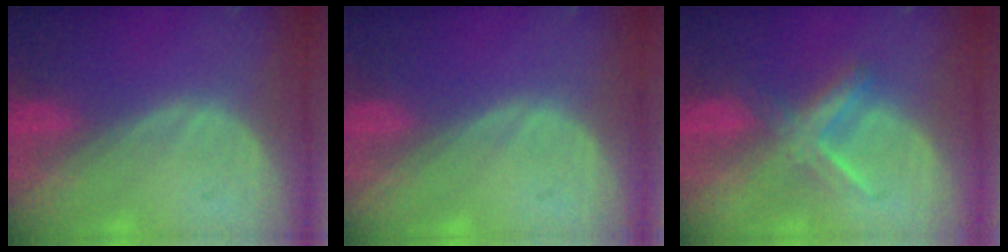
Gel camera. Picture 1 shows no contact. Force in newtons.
{"total": 0.0}
{"total": 5.5, "press": 5.4, "slide": 1.1}